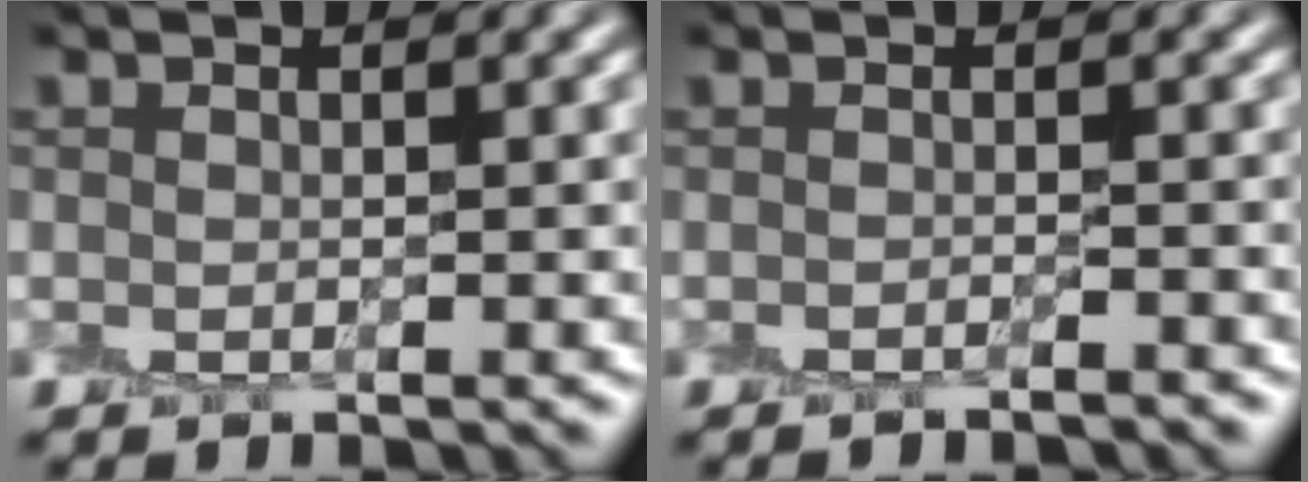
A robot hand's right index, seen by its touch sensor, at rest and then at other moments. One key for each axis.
{"total": 1.4, "fx": -1.2, "fy": 0.0, "fz": 0.8, "tx": 0.006, "ty": 0.001, "tz": -0.022}